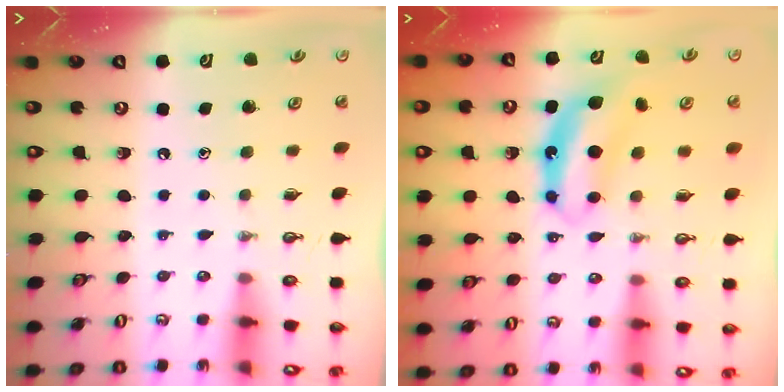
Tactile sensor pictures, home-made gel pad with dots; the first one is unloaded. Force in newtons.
{"total": 7.7, "press": 7.7, "slide": 0.3}